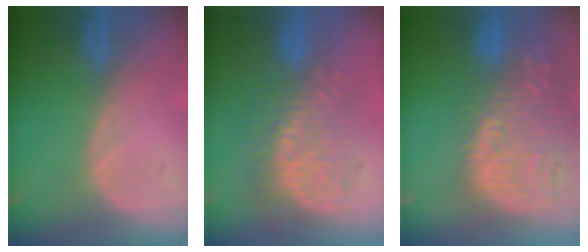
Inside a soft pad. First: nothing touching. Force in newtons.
{"total": 10.0, "press": 8.7, "slide": 5.0}
{"total": 15.7, "press": 13.1, "slide": 8.6}